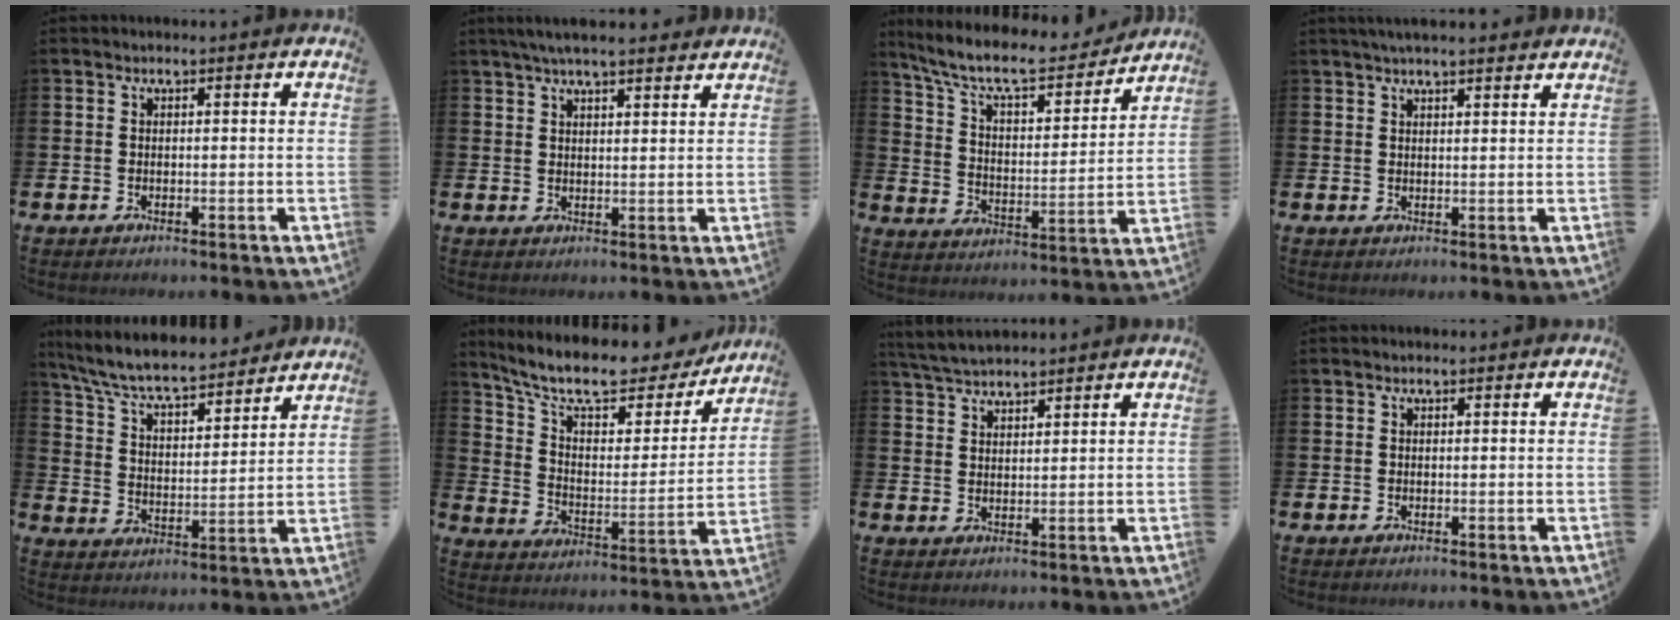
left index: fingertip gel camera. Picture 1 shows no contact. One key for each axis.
{"total": 4.4, "fx": 4.0, "fy": 0.6, "fz": 1.7, "tx": -0.041, "ty": -0.007, "tz": 0.072}
{"total": 9.5, "fx": 8.5, "fy": 2.5, "fz": 3.7, "tx": -0.107, "ty": -0.055, "tz": 0.143}
{"total": 2.8, "fx": 2.7, "fy": 0.1, "fz": 0.9, "tx": -0.021, "ty": -0.005, "tz": 0.048}
{"total": 7.8, "fx": 7.3, "fy": 1.4, "fz": 2.6, "tx": -0.088, "ty": -0.053, "tz": 0.125}
{"total": 10.9, "fx": 9.2, "fy": 3.2, "fz": 4.9, "tx": -0.123, "ty": -0.057, "tz": 0.155}
{"total": 3.8, "fx": 3.7, "fy": 0.6, "fz": 0.7, "tx": -0.031, "ty": -0.011, "tz": 0.069}
{"total": 0.0}